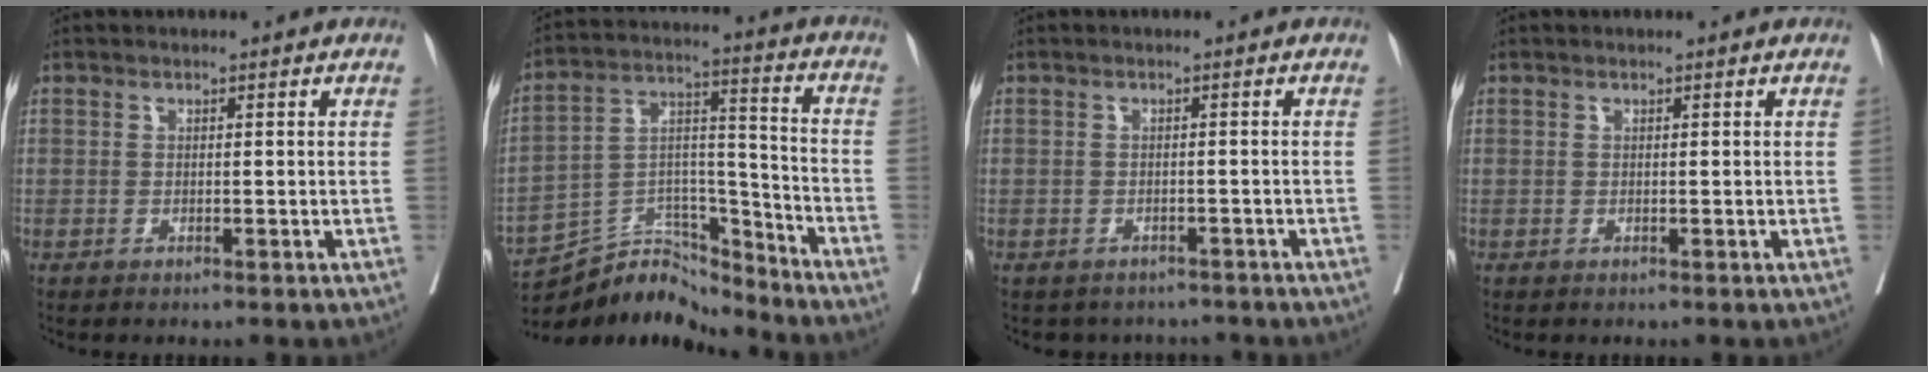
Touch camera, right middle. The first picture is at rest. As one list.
[{"total": 12.1, "force": [-11.9, 1.9, 1.3], "torque": [-0.014, 0.046, -0.214]}, {"total": 5.2, "force": [-4.7, 2.2, 0.1], "torque": [0.008, 0.013, -0.052]}, {"total": 0.0}]